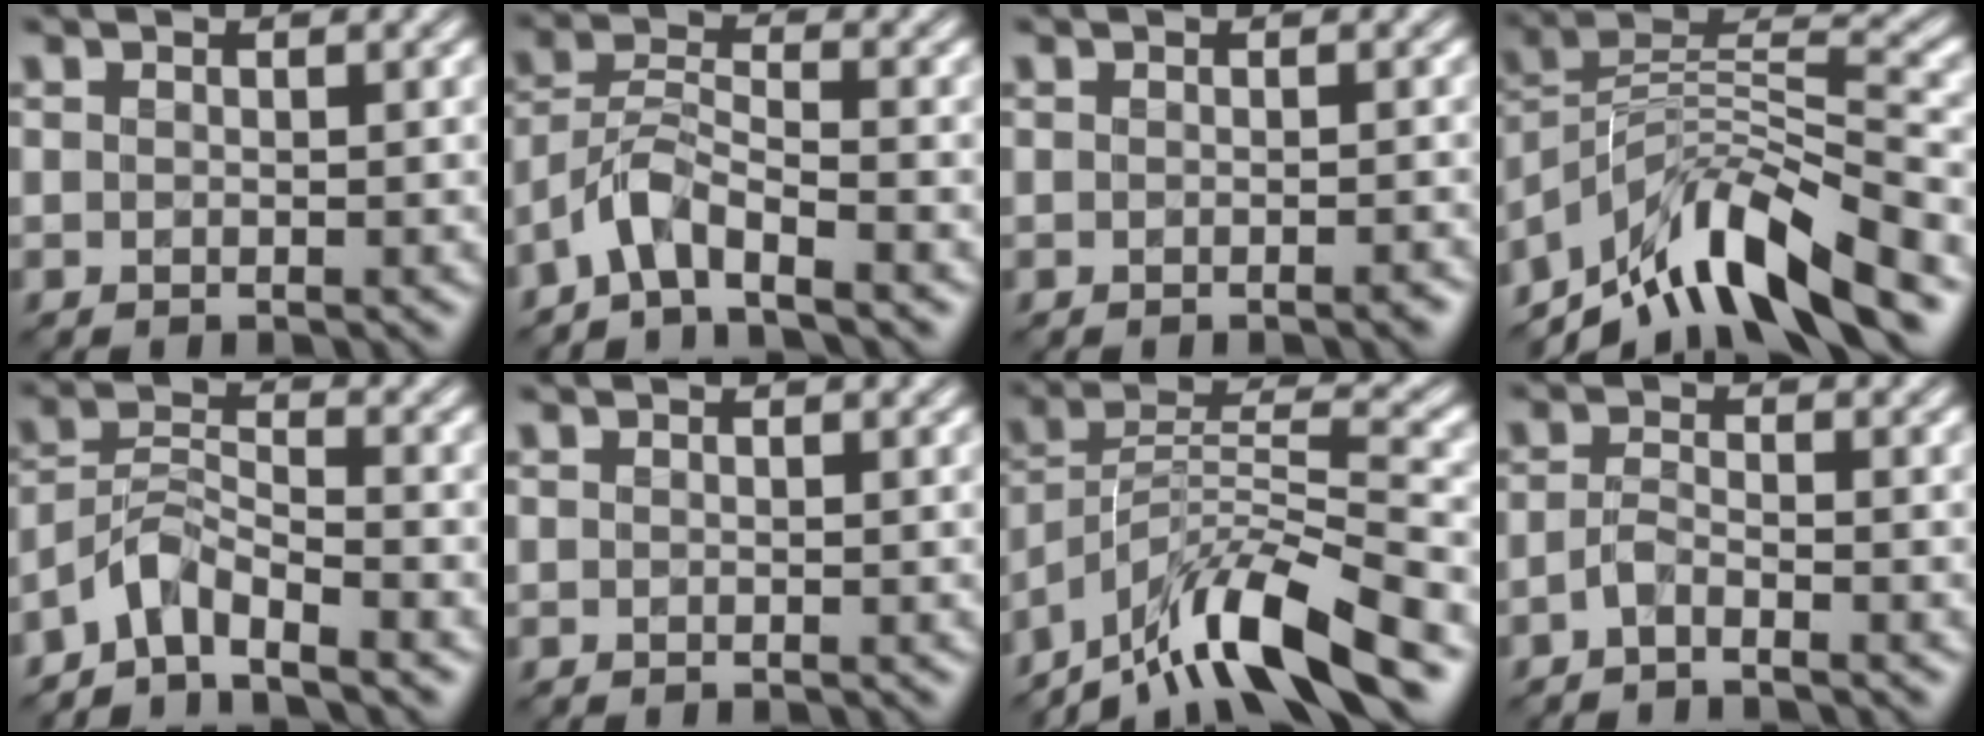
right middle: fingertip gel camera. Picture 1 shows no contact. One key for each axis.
{"total": 3.5, "fx": -2.7, "fy": 1.0, "fz": 2.1, "tx": -0.041, "ty": 0.013, "tz": -0.062}
{"total": 1.0, "fx": -0.4, "fy": 0.3, "fz": 0.8, "tx": -0.006, "ty": 0.001, "tz": -0.008}
{"total": 10.4, "fx": -7.3, "fy": 3.2, "fz": 6.7, "tx": -0.114, "ty": 0.016, "tz": -0.146}
{"total": 3.7, "fx": -3.1, "fy": 1.0, "fz": 1.8, "tx": -0.032, "ty": 0.010, "tz": -0.071}
{"total": 0.0}
{"total": 10.6, "fx": -8.0, "fy": 2.1, "fz": 6.5, "tx": -0.110, "ty": 0.018, "tz": -0.153}
{"total": 1.3, "fx": -1.0, "fy": 0.3, "fz": 0.8, "tx": -0.020, "ty": 0.003, "tz": -0.027}